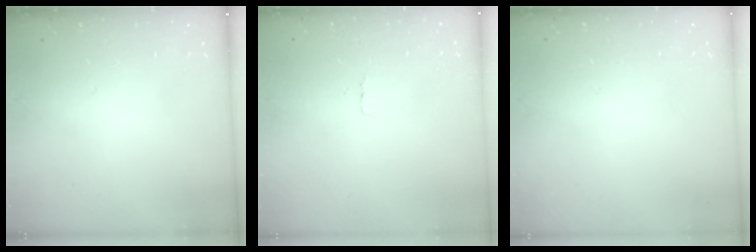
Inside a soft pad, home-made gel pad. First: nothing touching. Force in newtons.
{"total": 2.6, "press": 2.6, "slide": 0.1}
{"total": 0.0}